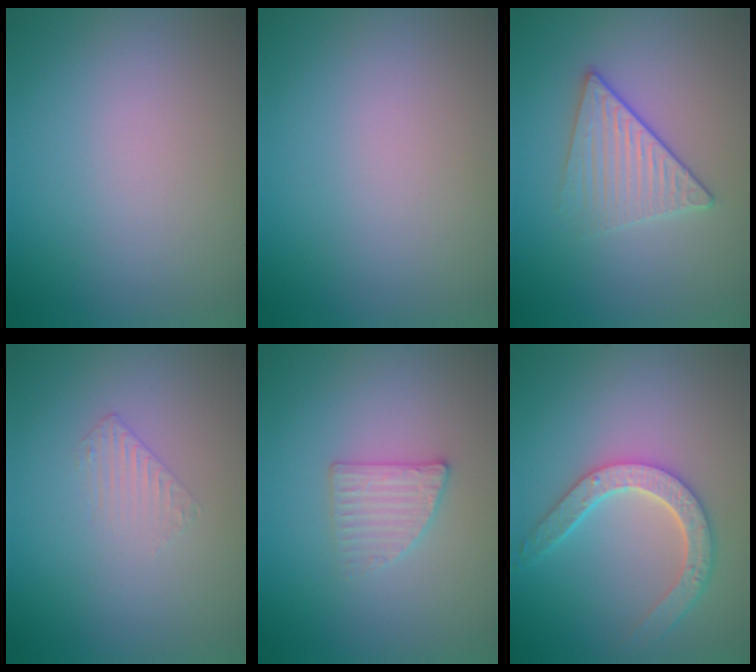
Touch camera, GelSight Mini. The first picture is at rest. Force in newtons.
{"total": 0.0}
{"total": 3.1, "press": 2.9, "slide": 1.2}
{"total": 0.9, "press": 0.2, "slide": 0.9}
{"total": 2.3, "press": 2.2, "slide": 0.5}
{"total": 4.5, "press": 3.8, "slide": 2.5}